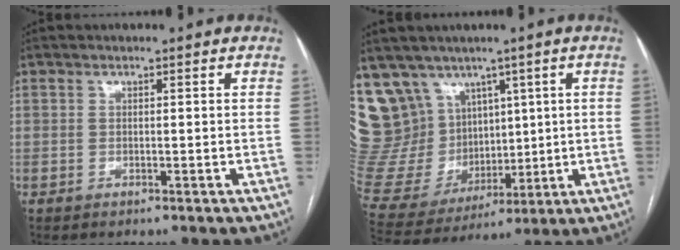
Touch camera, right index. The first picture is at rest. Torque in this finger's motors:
{"motor_torque": [-0.68, 0.86, -0.11, -0.07]}